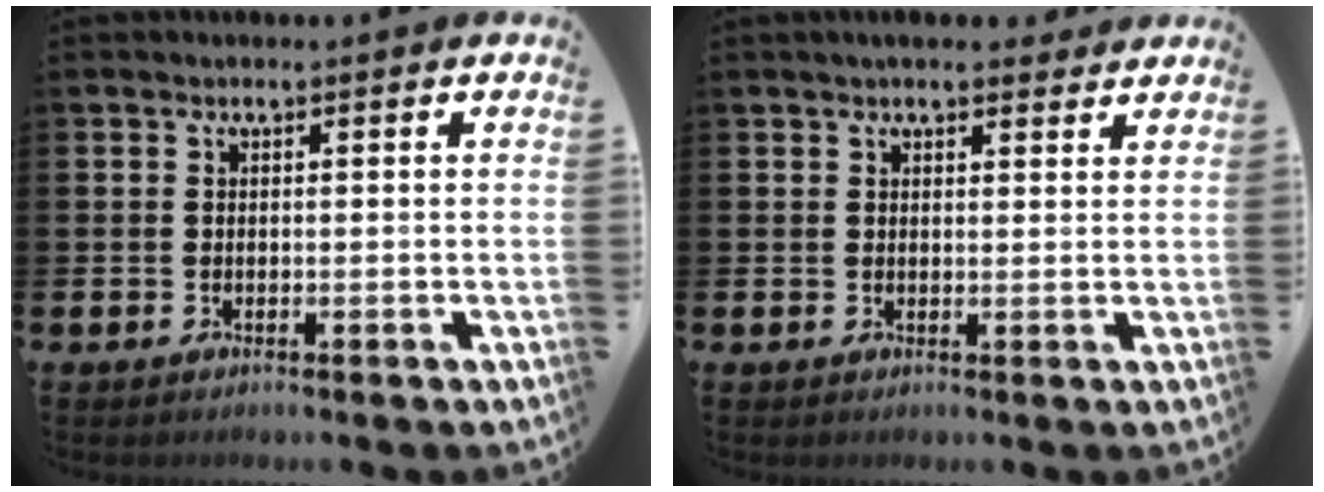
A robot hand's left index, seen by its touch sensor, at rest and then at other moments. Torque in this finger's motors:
{"motor_torque": [0.35, -0.92, 0.06, 0.01]}